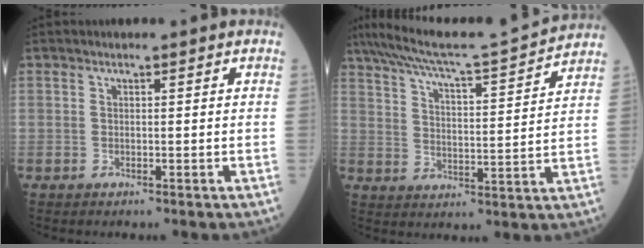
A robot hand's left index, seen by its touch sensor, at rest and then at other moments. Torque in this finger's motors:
{"motor_torque": [0.31, -0.35, 0.03, 0.04]}